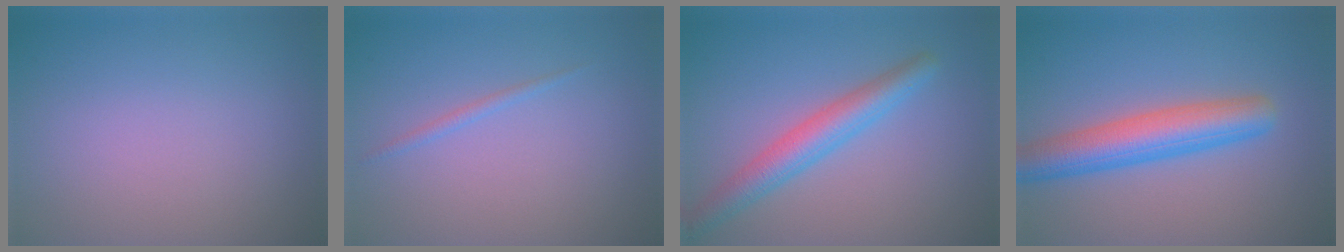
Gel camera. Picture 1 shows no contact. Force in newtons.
{"total": 0.7, "press": 0.7, "slide": 0.0}
{"total": 3.9, "press": 3.9, "slide": 0.1}
{"total": 5.6, "press": 5.6, "slide": 0.1}